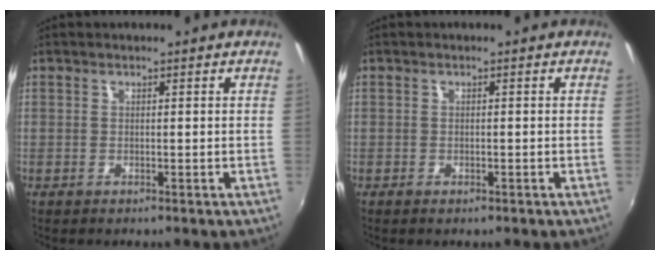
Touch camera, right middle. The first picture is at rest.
{"total": 0.9, "force": [-0.7, 0.4, 0.5], "torque": [-0.009, -0.002, -0.011]}